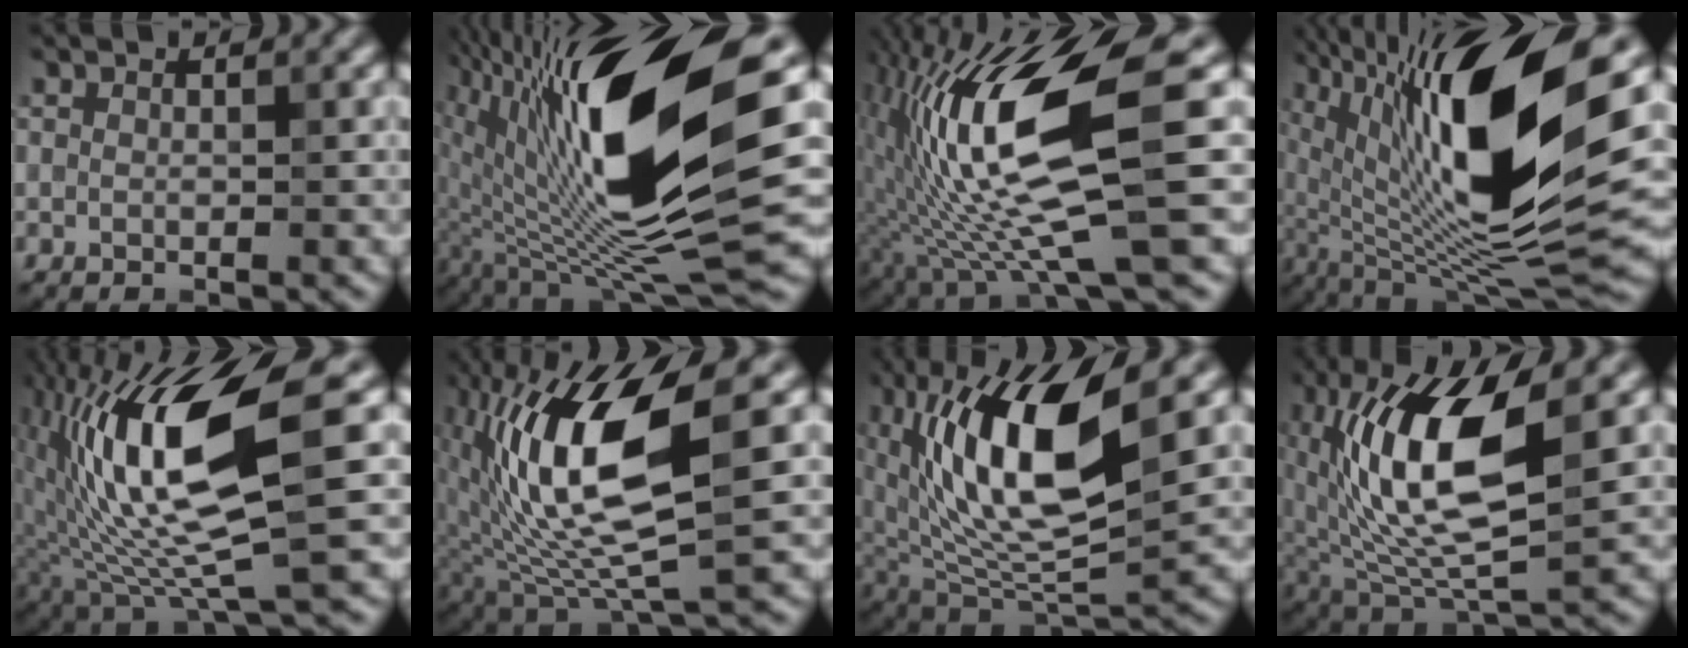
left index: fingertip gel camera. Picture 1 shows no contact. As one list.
[{"total": 16.3, "force": [2.8, 5.0, 15.2], "torque": [-0.261, -0.008, 0.052]}, {"total": 14.9, "force": [-0.3, 3.5, 14.4], "torque": [-0.269, 0.008, -0.005]}, {"total": 17.4, "force": [4.7, 5.5, 15.8], "torque": [-0.285, -0.001, 0.076]}, {"total": 14.2, "force": [1.9, 3.6, 13.6], "torque": [-0.258, 0.001, 0.036]}, {"total": 12.7, "force": [1.7, 4.2, 11.9], "torque": [-0.236, 0.000, 0.032]}, {"total": 13.0, "force": [3.7, 4.8, 11.5], "torque": [-0.204, 0.006, 0.062]}, {"total": 12.0, "force": [2.1, 4.9, 10.8], "torque": [-0.200, -0.001, 0.033]}]